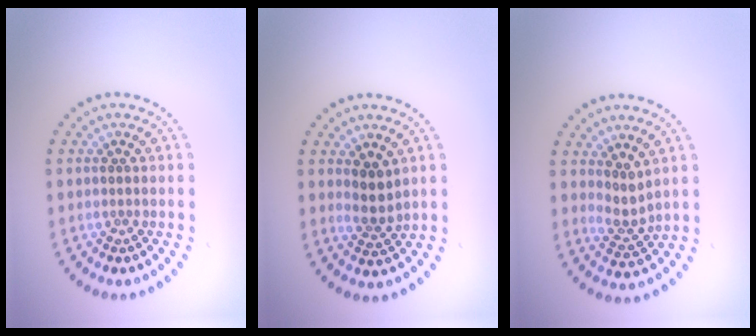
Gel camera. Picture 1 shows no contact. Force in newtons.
{"total": 2.2, "press": 1.7, "slide": 1.4}
{"total": 2.2, "press": 1.7, "slide": 1.4}